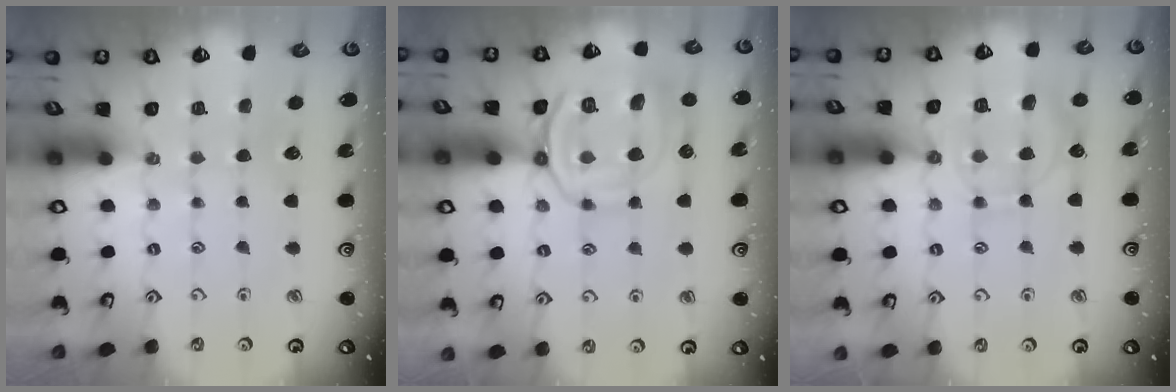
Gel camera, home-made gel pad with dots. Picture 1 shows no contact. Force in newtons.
{"total": 16.1, "press": 16.0, "slide": 1.5}
{"total": 10.0, "press": 10.0, "slide": 1.0}